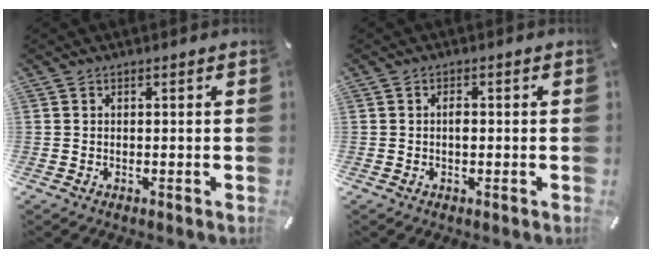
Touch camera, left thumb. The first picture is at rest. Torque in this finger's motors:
{"motor_torque": [0.35, 0.28, 0.09, 0.02, 0.01]}